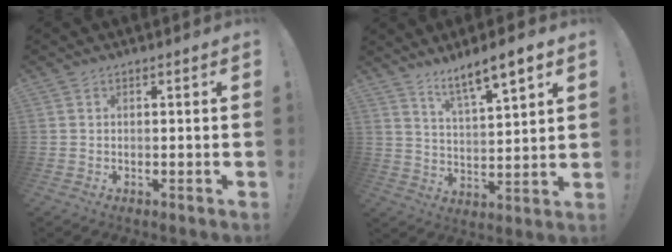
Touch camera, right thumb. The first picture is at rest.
{"total": 9.9, "force": [7.4, 1.5, 6.4], "torque": [-0.100, -0.047, 0.123]}